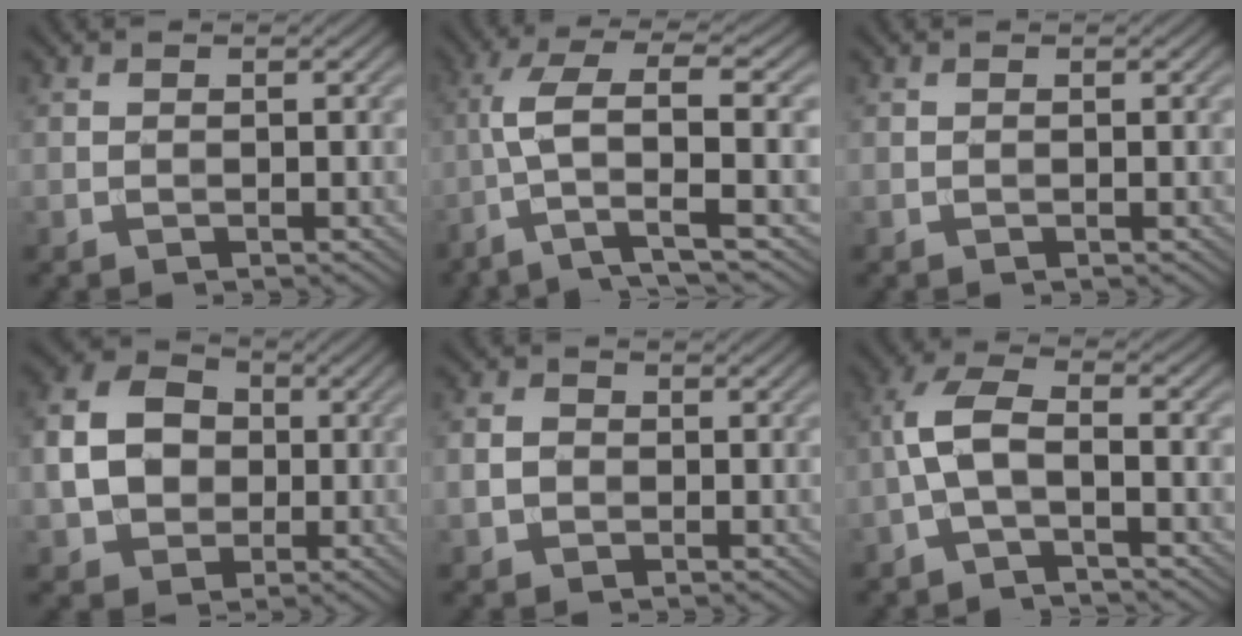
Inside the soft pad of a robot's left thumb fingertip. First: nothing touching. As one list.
[{"total": 7.9, "force": [-1.9, 1.8, 7.4], "torque": [-0.143, 0.019, -0.049]}, {"total": 0.0}, {"total": 8.3, "force": [-0.4, 6.9, 4.7], "torque": [-0.109, 0.004, -0.018]}, {"total": 2.5, "force": [-0.5, 2.1, 1.2], "torque": [-0.029, -0.001, -0.014]}, {"total": 5.5, "force": [-1.7, 1.9, 4.8], "torque": [-0.110, 0.013, -0.046]}]